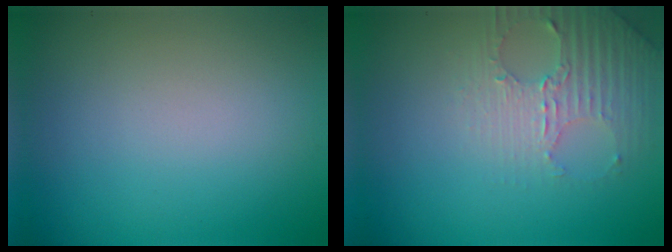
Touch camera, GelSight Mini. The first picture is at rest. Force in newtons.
{"total": 3.5, "press": 3.4, "slide": 0.8}